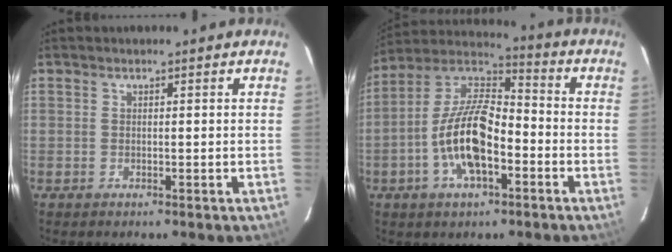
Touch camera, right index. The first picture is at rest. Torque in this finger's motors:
{"motor_torque": [2.14, 0.00, 1.06, 0.21]}